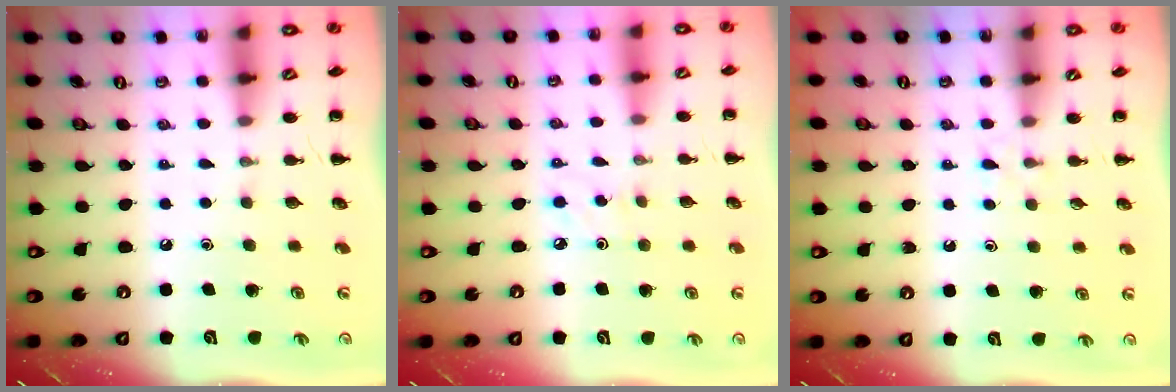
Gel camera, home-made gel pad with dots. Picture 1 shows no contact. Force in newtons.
{"total": 3.5, "press": 3.3, "slide": 1.0}
{"total": 2.9, "press": 2.6, "slide": 1.3}